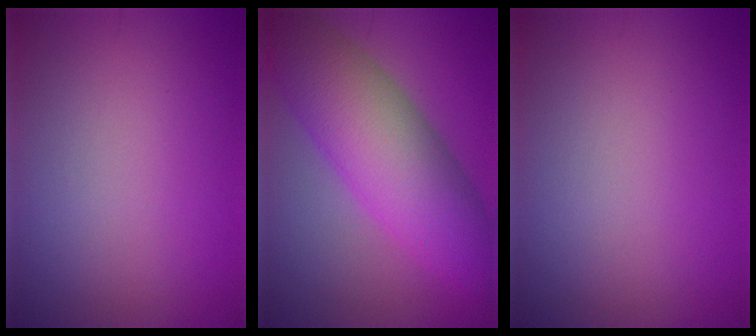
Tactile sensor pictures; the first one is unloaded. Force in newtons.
{"total": 10.5, "press": 10.5, "slide": 0.3}
{"total": 0.0}